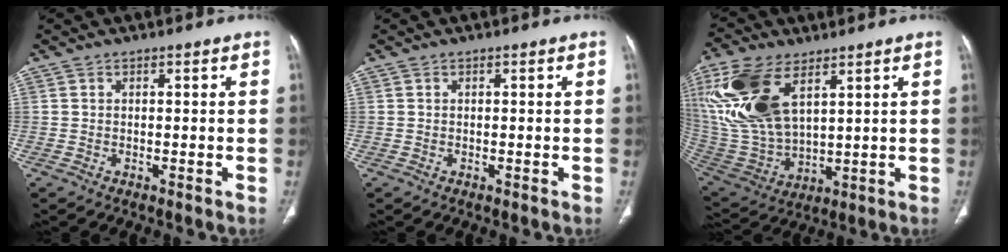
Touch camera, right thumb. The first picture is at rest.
{"total": 0.0}
{"total": 20.7, "force": [8.9, 10.8, 15.3], "torque": [-0.330, -0.029, 0.184]}